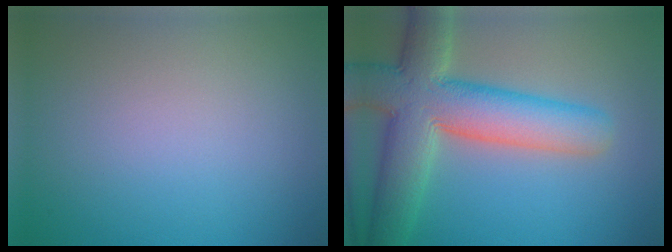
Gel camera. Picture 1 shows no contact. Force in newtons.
{"total": 10.3, "press": 10.3, "slide": 0.7}